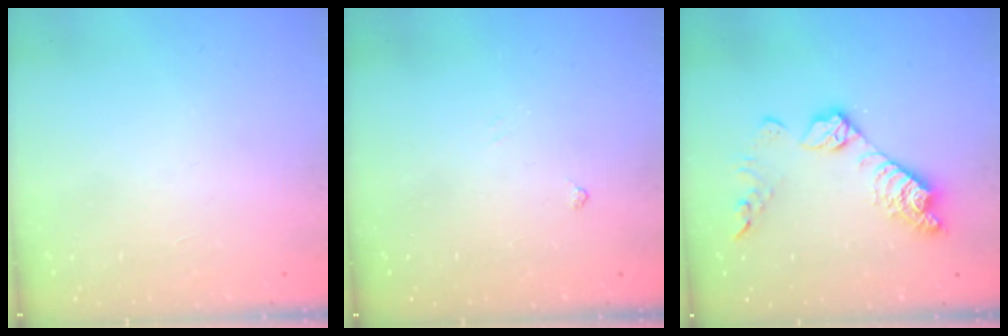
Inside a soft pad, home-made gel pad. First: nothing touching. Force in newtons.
{"total": 3.5, "press": 3.4, "slide": 0.6}
{"total": 13.6, "press": 13.6, "slide": 0.7}